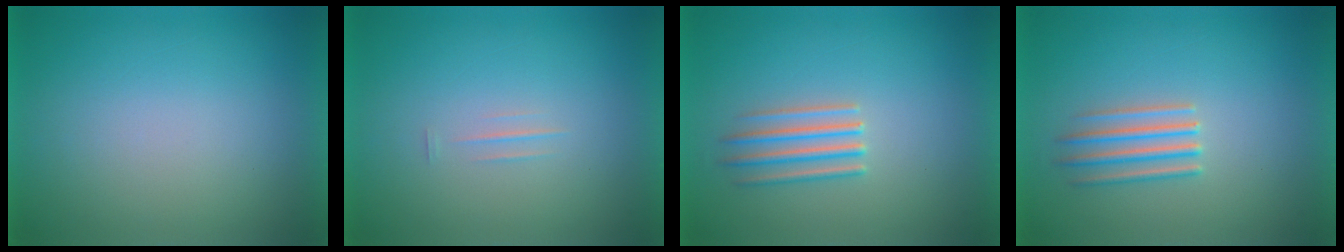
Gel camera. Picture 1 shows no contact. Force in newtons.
{"total": 1.3}
{"total": 2.7}
{"total": 2.7}